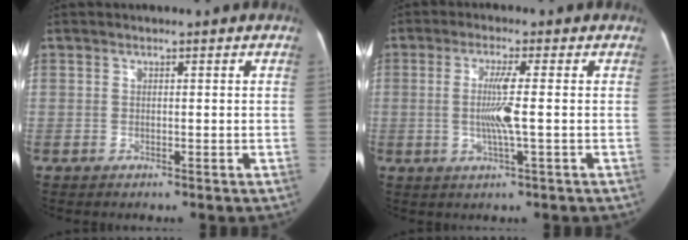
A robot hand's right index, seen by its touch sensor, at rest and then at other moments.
{"total": 5.5, "force": [-0.3, -0.4, 5.5], "torque": [-0.108, -0.004, -0.008]}